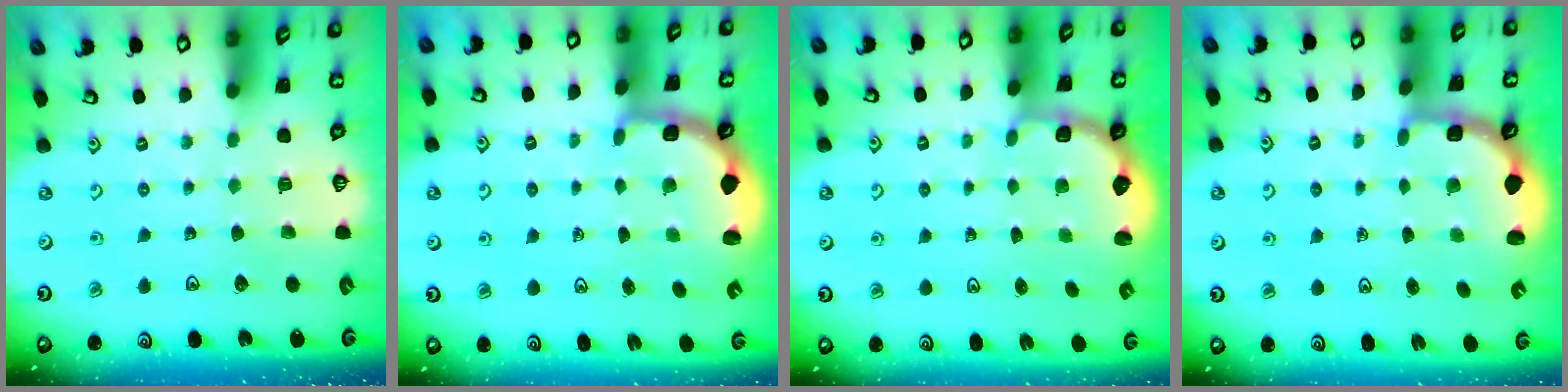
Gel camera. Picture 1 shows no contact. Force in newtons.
{"total": 2.6, "press": 2.3, "slide": 1.3}
{"total": 2.6, "press": 2.1, "slide": 1.5}
{"total": 2.5, "press": 2.2, "slide": 1.2}